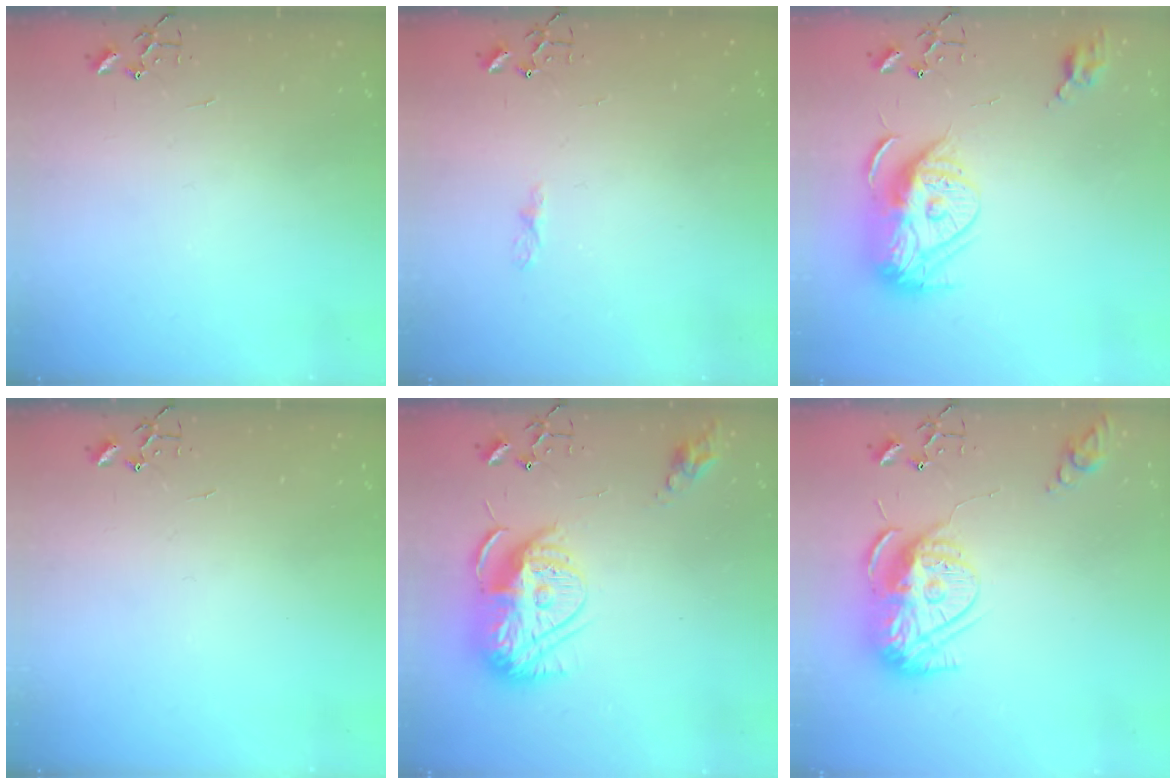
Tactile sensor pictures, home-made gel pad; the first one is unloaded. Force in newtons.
{"total": 3.4, "press": 3.4, "slide": 0.5}
{"total": 15.7, "press": 15.6, "slide": 1.9}
{"total": 0.0}
{"total": 15.8, "press": 15.8, "slide": 1.4}
{"total": 16.0, "press": 16.0, "slide": 1.5}